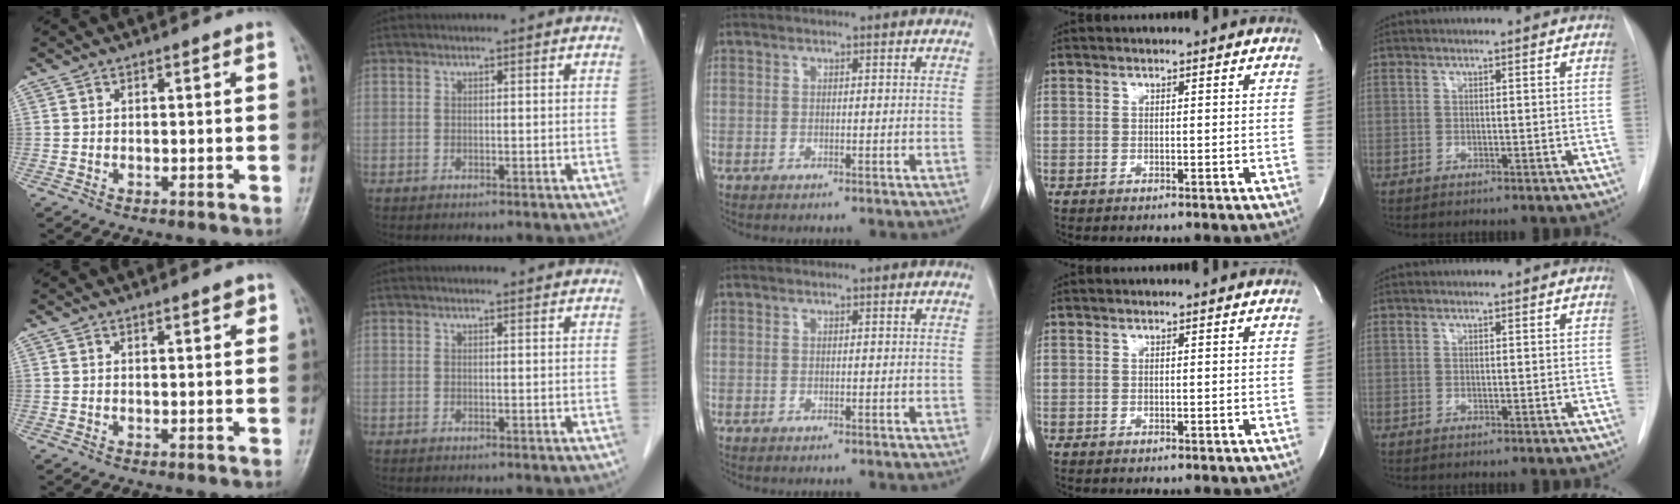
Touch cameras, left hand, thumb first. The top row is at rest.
{"thumb": {"total": 1.8, "force": [1.2, 0.5, 1.3], "torque": [-0.015, -0.005, 0.015]}, "index": {"total": 2.4, "force": [2.3, 0.2, 0.6], "torque": [-0.013, 0.009, 0.021]}}